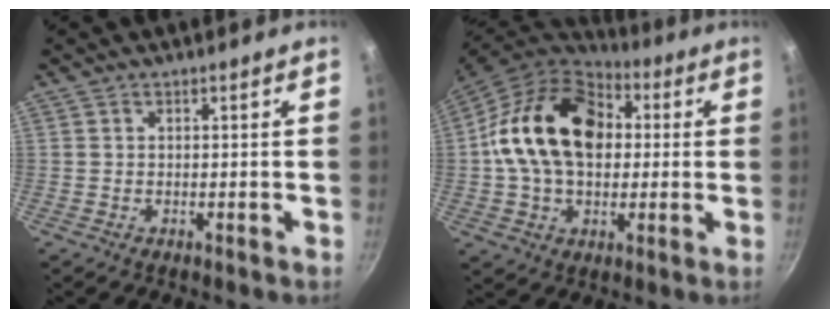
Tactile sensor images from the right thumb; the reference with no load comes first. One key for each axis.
{"total": 21.8, "fx": 2.6, "fy": 15.3, "fz": 15.3, "tx": -0.245, "ty": 0.031, "tz": 0.031}